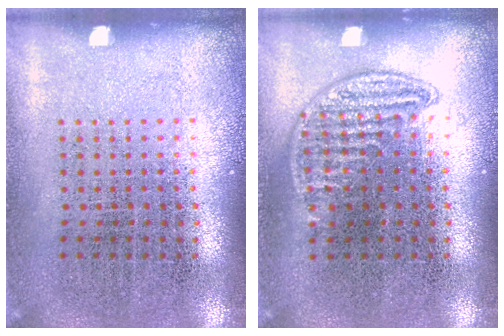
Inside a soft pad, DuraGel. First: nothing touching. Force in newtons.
{"total": 1.0, "press": 0.8, "slide": 0.4}